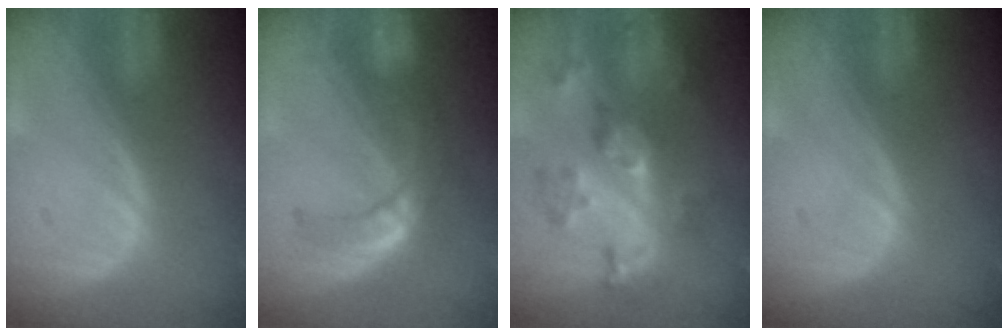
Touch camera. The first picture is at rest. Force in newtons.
{"total": 7.7, "press": 6.5, "slide": 4.2}
{"total": 8.8, "press": 7.8, "slide": 4.2}
{"total": 0.0}